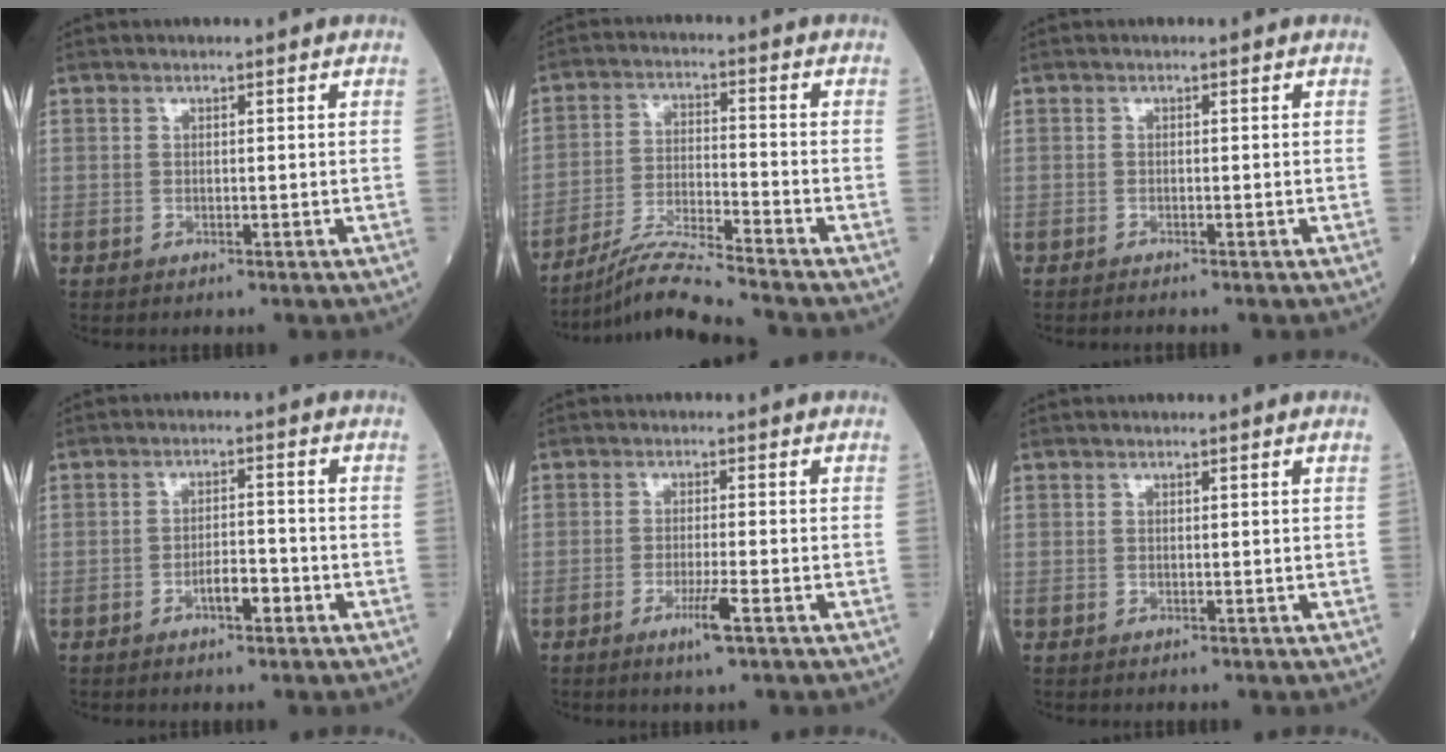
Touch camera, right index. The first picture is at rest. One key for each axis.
{"total": 8.4, "fx": -7.6, "fy": -2.1, "fz": 2.9, "tx": -0.061, "ty": -0.019, "tz": -0.142}
{"total": 0.7, "fx": -0.6, "fy": -0.2, "fz": 0.2, "tx": -0.008, "ty": -0.001, "tz": -0.012}
{"total": 3.5, "fx": -1.9, "fy": 1.0, "fz": 2.8, "tx": -0.045, "ty": 0.005, "tz": -0.032}
{"total": 3.7, "fx": -1.9, "fy": -0.4, "fz": 3.1, "tx": -0.061, "ty": -0.009, "tz": -0.037}
{"total": 0.0}